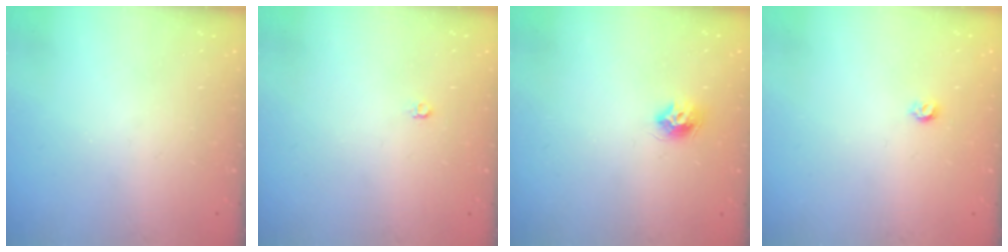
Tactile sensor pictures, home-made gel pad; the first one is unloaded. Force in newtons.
{"total": 3.5, "press": 3.4, "slide": 0.3}
{"total": 8.4, "press": 8.3, "slide": 0.7}
{"total": 3.5, "press": 3.5, "slide": 0.3}